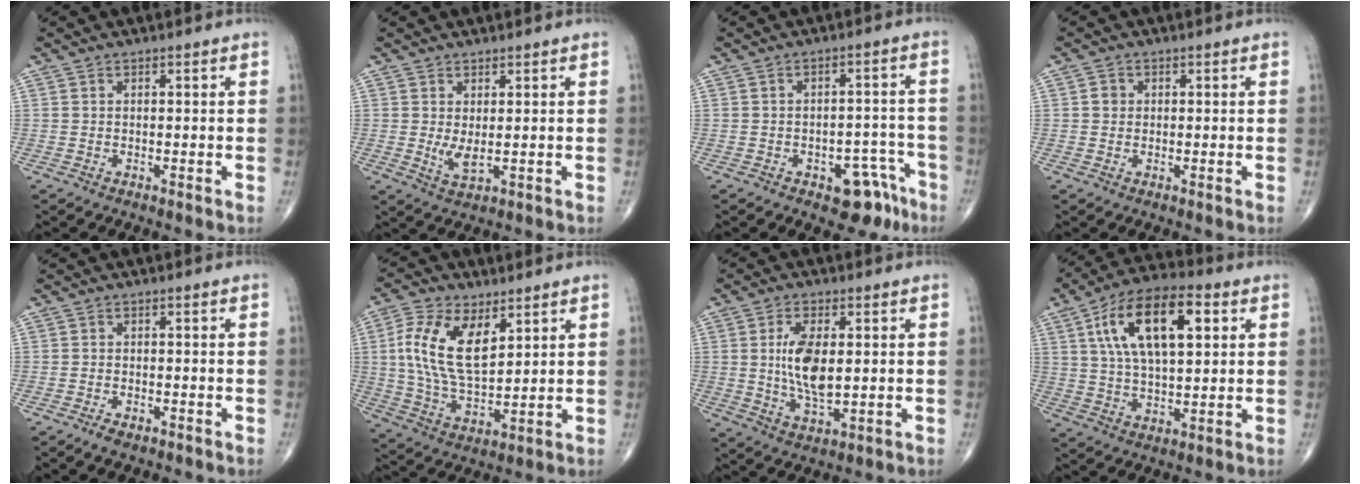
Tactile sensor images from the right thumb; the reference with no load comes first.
{"total": 3.0, "force": [0.4, 1.1, 2.8], "torque": [-0.053, -0.011, 0.016]}
{"total": 7.9, "force": [-4.6, 4.4, 4.7], "torque": [-0.027, 0.045, -0.052]}
{"total": 1.6, "force": [0.2, 1.5, 0.6], "torque": [-0.004, 0.002, 0.001]}
{"total": 1.7, "force": [-1.2, 0.8, 0.9], "torque": [-0.020, 0.004, -0.019]}
{"total": 14.5, "force": [5.0, 7.5, 11.4], "torque": [-0.214, -0.017, 0.099]}
{"total": 9.8, "force": [1.0, 4.5, 8.7], "torque": [-0.163, -0.015, 0.023]}
{"total": 17.6, "force": [5.6, 8.0, 14.7], "torque": [-0.248, 0.006, 0.093]}